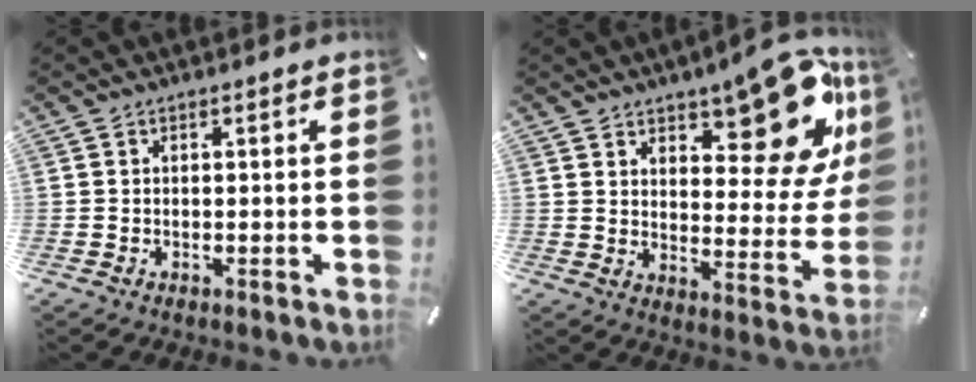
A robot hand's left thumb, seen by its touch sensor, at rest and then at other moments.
{"total": 18.8, "force": [11.8, 8.3, 12.0], "torque": [-0.132, -0.094, 0.194]}